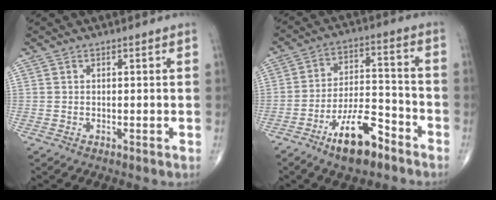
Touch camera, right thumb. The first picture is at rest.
{"total": 12.4, "force": [-7.8, 4.8, 8.4], "torque": [-0.133, 0.054, -0.136]}